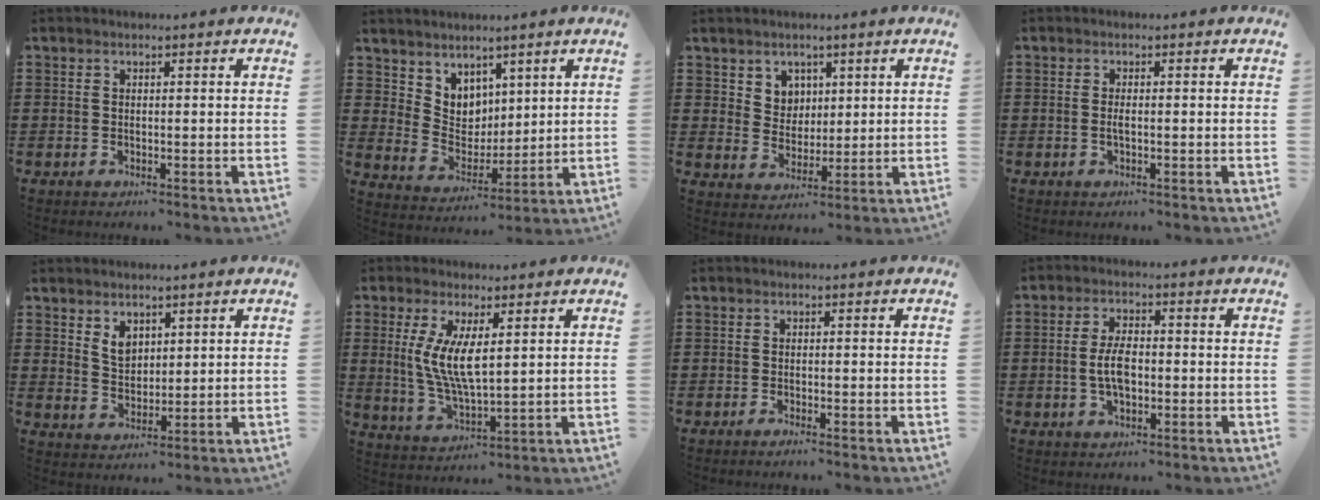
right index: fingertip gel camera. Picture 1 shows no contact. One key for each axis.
{"total": 5.6, "fx": 4.1, "fy": 3.8, "fz": -0.2, "tx": -0.027, "ty": -0.018, "tz": 0.080}
{"total": 4.6, "fx": 2.5, "fy": 3.8, "fz": 0.7, "tx": -0.025, "ty": 0.005, "tz": 0.045}
{"total": 1.1, "fx": -0.3, "fy": 0.2, "fz": 1.0, "tx": -0.021, "ty": -0.003, "tz": -0.005}
{"total": 3.5, "fx": 2.1, "fy": 2.3, "fz": 1.7, "tx": -0.034, "ty": 0.004, "tz": 0.037}
{"total": 7.7, "fx": 1.3, "fy": 2.6, "fz": 7.1, "tx": -0.148, "ty": 0.000, "tz": 0.022}
{"total": 0.8, "fx": -0.7, "fy": -0.1, "fz": 0.3, "tx": -0.008, "ty": -0.003, "tz": -0.014}
{"total": 5.4, "fx": -0.6, "fy": 2.5, "fz": 4.8, "tx": -0.102, "ty": 0.001, "tz": -0.015}